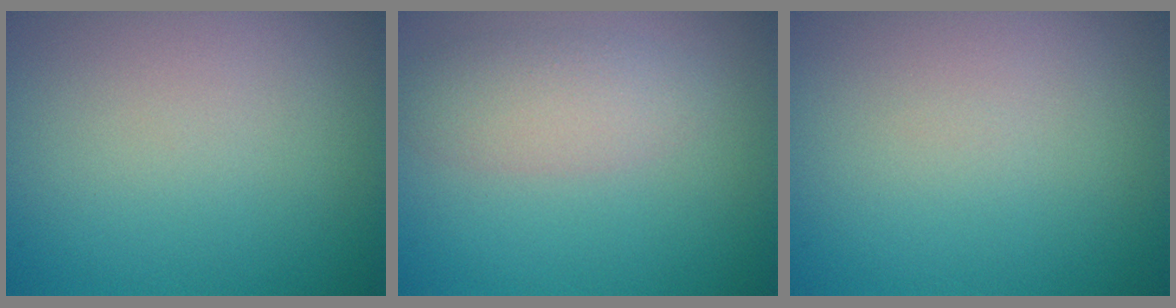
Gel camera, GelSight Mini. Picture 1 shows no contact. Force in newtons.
{"total": 2.9, "press": 2.9, "slide": 0.1}
{"total": 0.0}